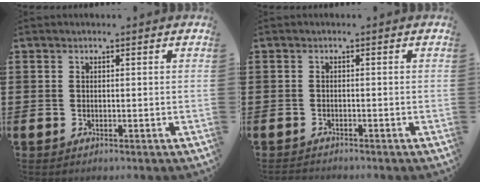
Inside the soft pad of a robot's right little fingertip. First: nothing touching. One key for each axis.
{"total": 0.7, "fx": -0.7, "fy": 0.0, "fz": 0.0, "tx": -0.001, "ty": -0.002, "tz": -0.015}